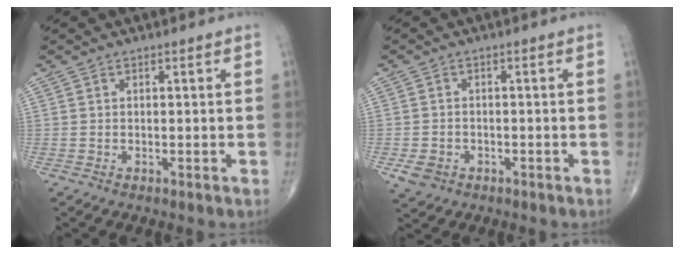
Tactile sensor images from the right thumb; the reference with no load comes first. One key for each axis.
{"total": 3.8, "fx": -1.6, "fy": 3.0, "fz": 1.6, "tx": -0.028, "ty": 0.004, "tz": -0.021}